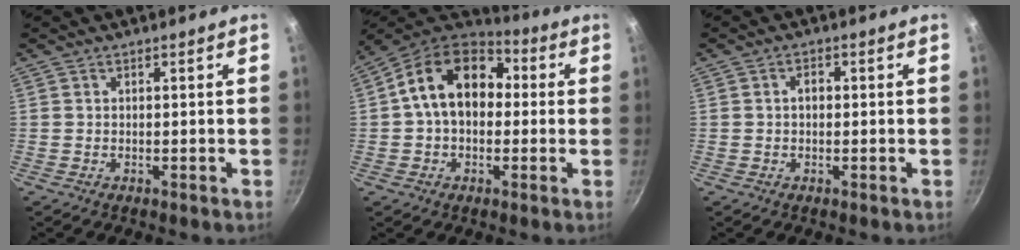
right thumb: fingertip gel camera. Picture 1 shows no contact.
{"total": 15.7, "force": [1.8, 11.2, 10.9], "torque": [-0.144, 0.035, 0.011]}
{"total": 1.8, "force": [0.1, 1.4, 1.2], "torque": [-0.016, 0.006, 0.000]}